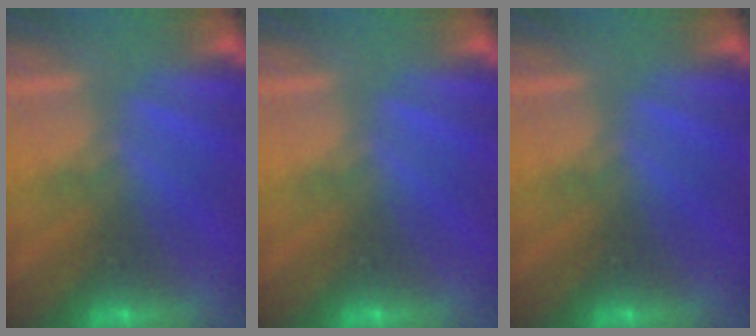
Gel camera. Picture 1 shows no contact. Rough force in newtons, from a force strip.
{"total": 0.0}
{"total": 0.0}